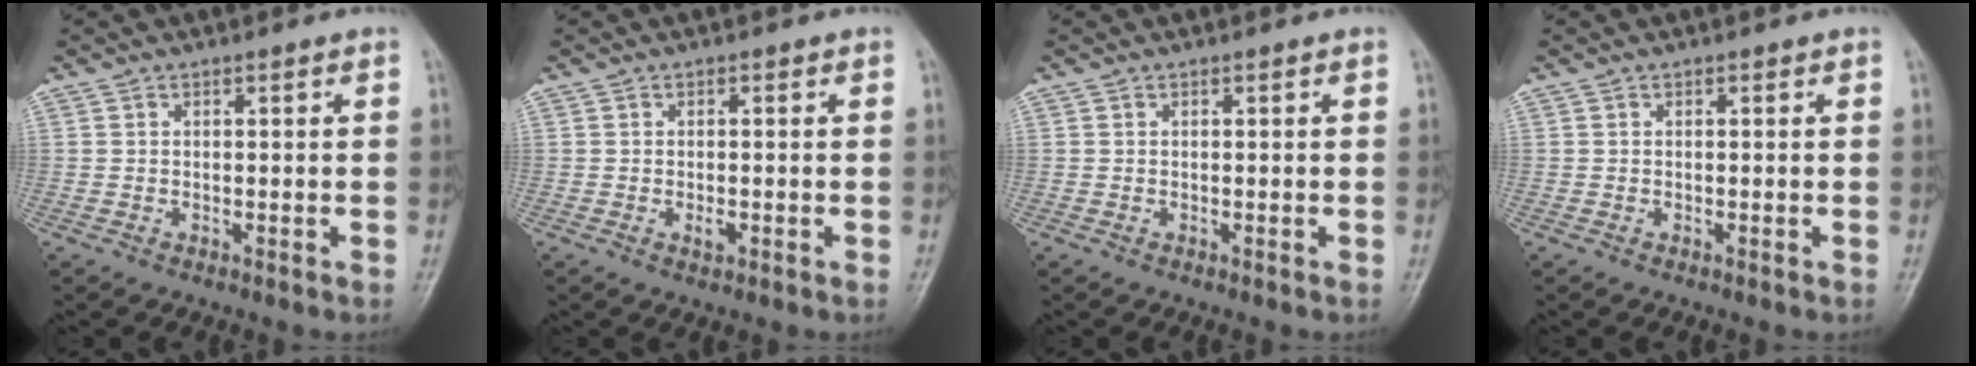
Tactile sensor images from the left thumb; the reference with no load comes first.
{"total": 1.4, "force": [-0.4, 0.8, 1.0], "torque": [-0.014, -0.001, -0.006]}
{"total": 0.0}
{"total": 0.0}